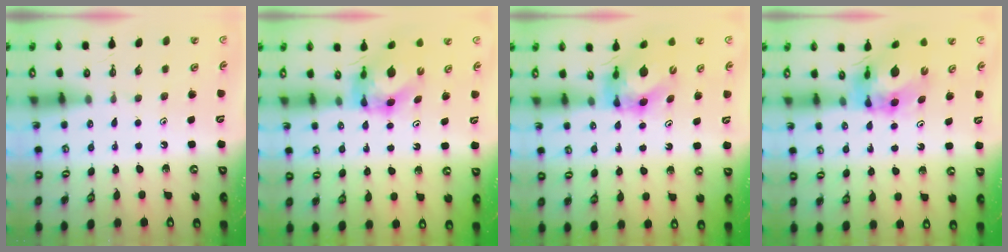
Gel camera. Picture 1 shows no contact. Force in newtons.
{"total": 5.2, "press": 5.2, "slide": 0.4}
{"total": 6.2, "press": 6.1, "slide": 0.6}
{"total": 9.5, "press": 9.5, "slide": 0.9}